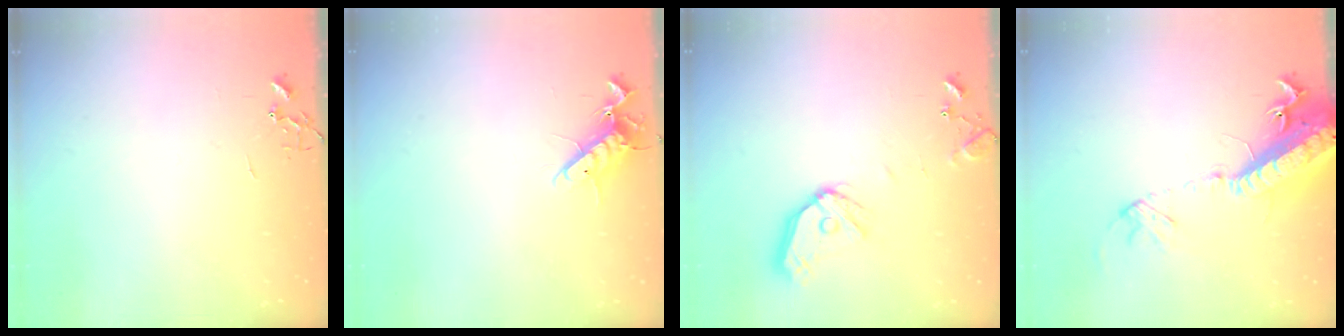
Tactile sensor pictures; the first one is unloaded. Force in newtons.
{"total": 12.1, "press": 11.9, "slide": 2.0}
{"total": 13.4, "press": 13.2, "slide": 2.1}
{"total": 20.9, "press": 20.3, "slide": 4.9}